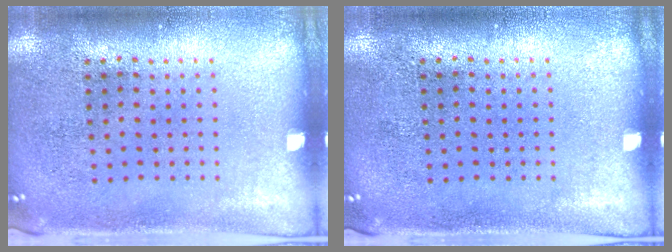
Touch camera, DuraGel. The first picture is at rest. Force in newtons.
{"total": 0.0}